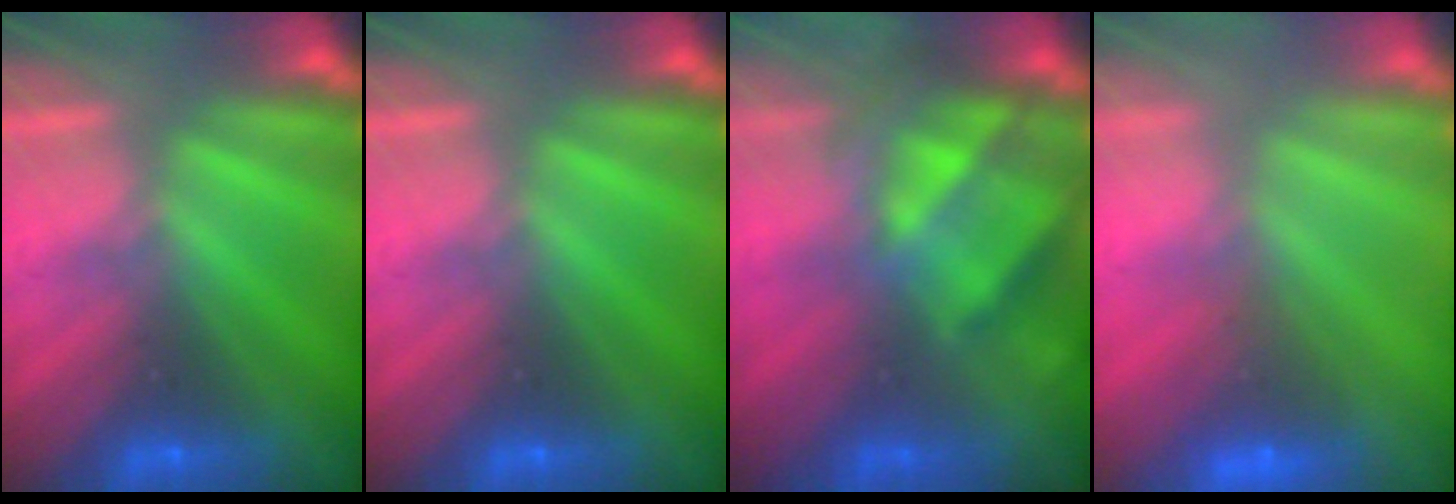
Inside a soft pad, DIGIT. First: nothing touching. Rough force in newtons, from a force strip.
{"total": 0.0}
{"total": 4.8}
{"total": 8.5}